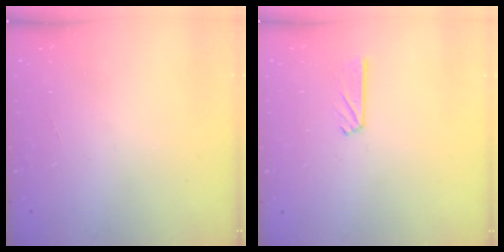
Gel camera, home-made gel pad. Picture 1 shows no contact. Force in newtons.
{"total": 4.4, "press": 4.4, "slide": 0.2}